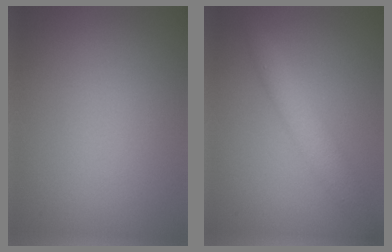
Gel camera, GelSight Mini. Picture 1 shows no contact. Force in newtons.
{"total": 3.3, "press": 3.3, "slide": 0.0}